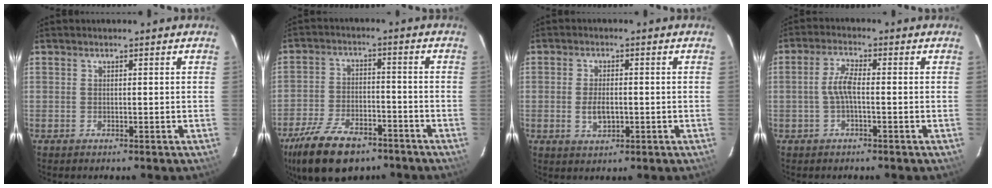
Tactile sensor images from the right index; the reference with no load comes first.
{"total": 16.2, "force": [-11.2, 7.7, 8.8], "torque": [-0.199, -0.015, -0.187]}
{"total": 4.1, "force": [-0.9, 2.2, 3.3], "torque": [-0.064, -0.004, -0.012]}
{"total": 3.9, "force": [-0.8, 0.8, 3.7], "torque": [-0.080, 0.008, -0.015]}